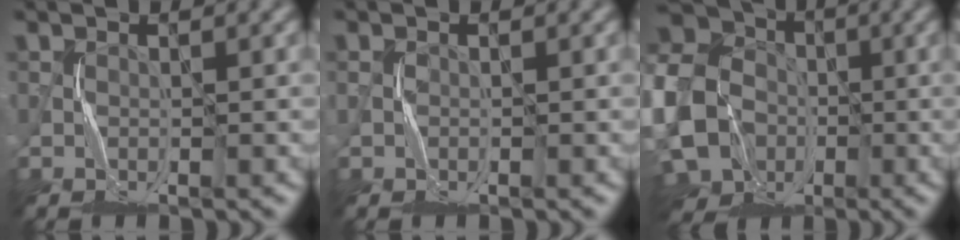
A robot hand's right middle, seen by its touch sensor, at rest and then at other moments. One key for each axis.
{"total": 0.9, "fx": -0.1, "fy": 0.9, "fz": 0.1, "tx": -0.001, "ty": -0.001, "tz": -0.002}
{"total": 21.0, "fx": -5.1, "fy": 18.0, "fz": 9.5, "tx": -0.235, "ty": -0.011, "tz": -0.126}